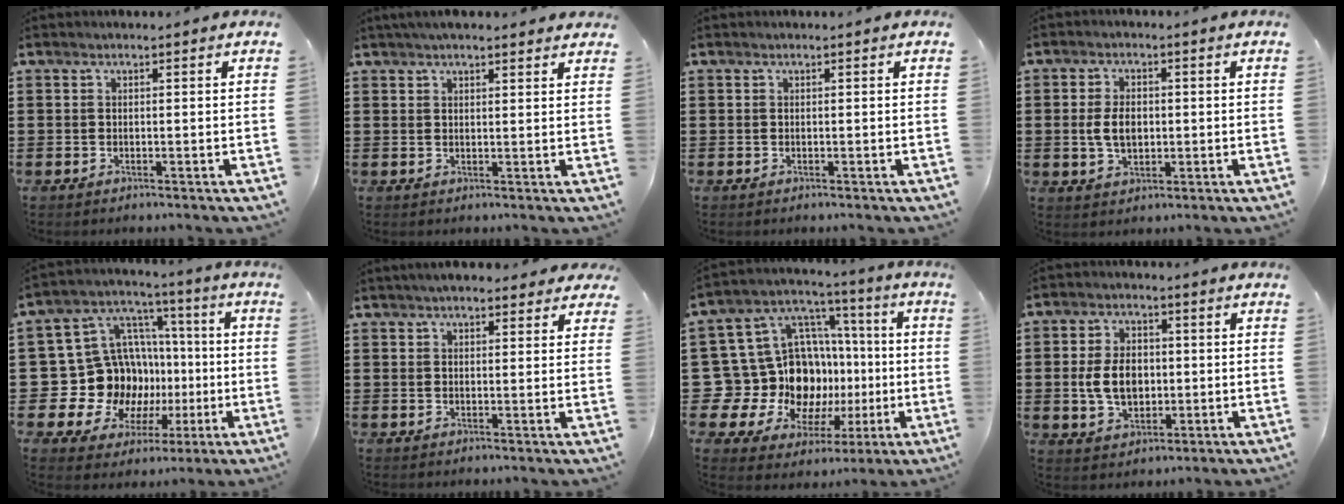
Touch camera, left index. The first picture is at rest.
{"total": 3.0, "force": [2.5, 0.6, 1.5], "torque": [-0.034, 0.004, 0.047]}
{"total": 0.0}
{"total": 5.0, "force": [-0.1, 3.2, 3.9], "torque": [-0.086, 0.001, -0.009]}
{"total": 16.4, "force": [-1.8, 15.2, 5.9], "torque": [-0.156, -0.029, 0.009]}
{"total": 3.6, "force": [3.1, 0.9, 1.5], "torque": [-0.038, 0.003, 0.057]}
{"total": 17.6, "force": [-1.6, 15.9, 7.6], "torque": [-0.181, -0.036, 0.012]}
{"total": 6.9, "force": [-0.2, 4.7, 5.1], "torque": [-0.108, 0.006, -0.011]}